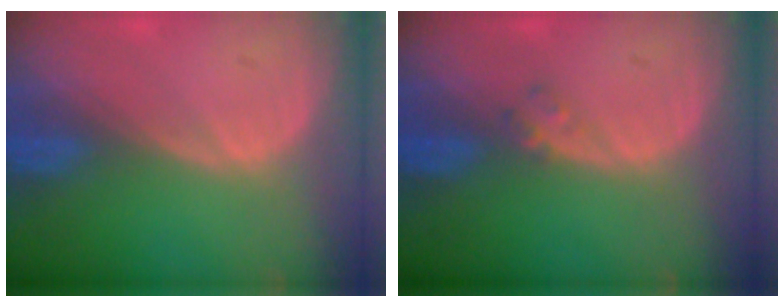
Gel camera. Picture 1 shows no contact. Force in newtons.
{"total": 1.2, "press": 1.2, "slide": 0.2}